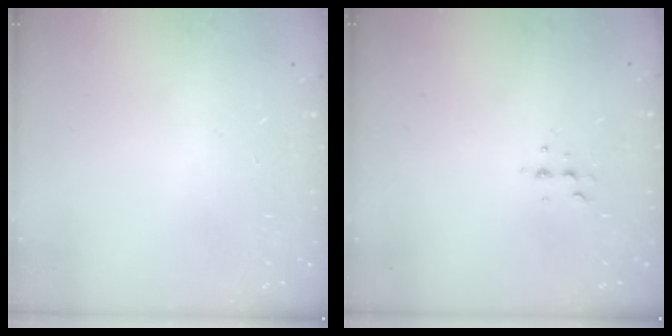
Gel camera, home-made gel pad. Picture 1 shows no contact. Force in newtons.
{"total": 4.7, "press": 4.6, "slide": 0.6}